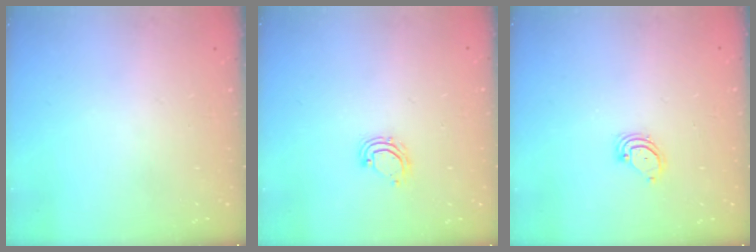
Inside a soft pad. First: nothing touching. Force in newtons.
{"total": 5.4, "press": 5.4, "slide": 0.3}
{"total": 3.2, "press": 3.2, "slide": 0.2}